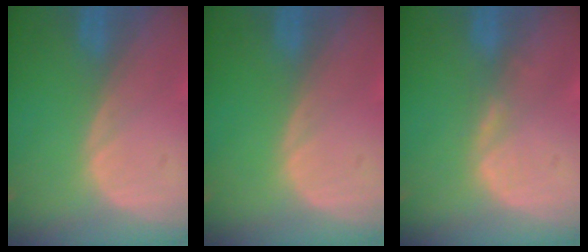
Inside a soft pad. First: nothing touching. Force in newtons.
{"total": 0.0}
{"total": 1.3, "press": 1.3, "slide": 0.2}